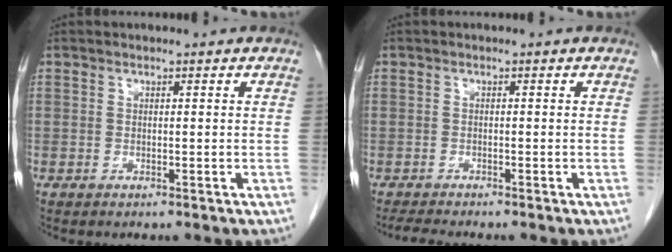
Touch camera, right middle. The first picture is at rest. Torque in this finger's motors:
{"motor_torque": [0.25, -0.13, 0.01, 0.00]}